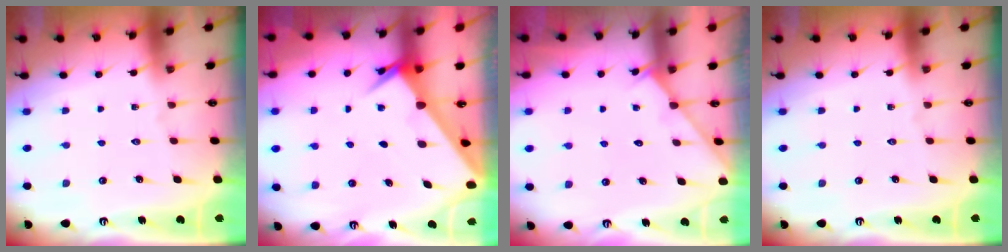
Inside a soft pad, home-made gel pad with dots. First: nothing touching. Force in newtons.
{"total": 2.6, "press": 2.6, "slide": 0.2}
{"total": 2.3, "press": 2.3, "slide": 0.2}
{"total": 0.0}